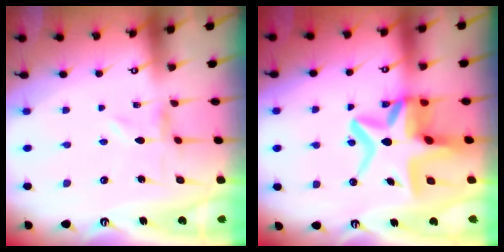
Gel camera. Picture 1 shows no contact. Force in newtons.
{"total": 14.8, "press": 14.3, "slide": 3.7}